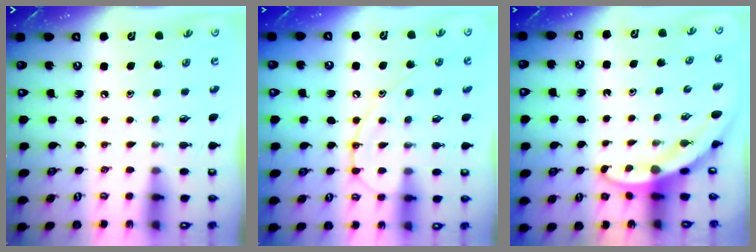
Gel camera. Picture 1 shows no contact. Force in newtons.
{"total": 11.1, "press": 11.0, "slide": 1.1}
{"total": 3.8, "press": 3.8, "slide": 0.2}